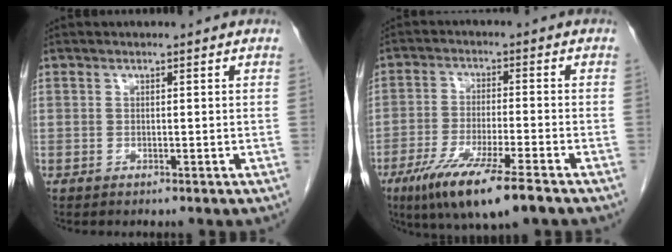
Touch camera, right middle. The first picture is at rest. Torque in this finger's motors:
{"motor_torque": [1.25, -0.89, 0.23, 0.12]}